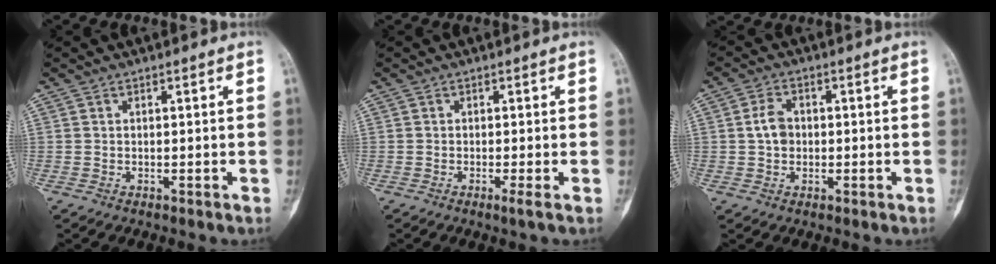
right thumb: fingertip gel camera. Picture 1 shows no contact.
{"total": 1.0, "force": [-0.4, -0.3, 0.9], "torque": [-0.023, -0.005, -0.009]}
{"total": 4.2, "force": [0.2, 3.2, 2.7], "torque": [-0.042, 0.008, -0.001]}